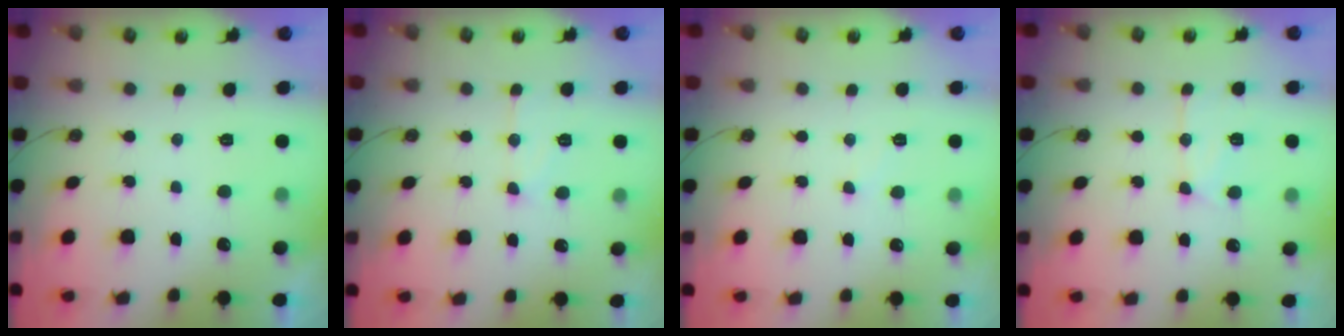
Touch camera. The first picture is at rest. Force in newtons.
{"total": 10.0, "press": 10.0, "slide": 0.8}
{"total": 7.6, "press": 7.6, "slide": 0.8}
{"total": 12.4, "press": 12.3, "slide": 1.1}